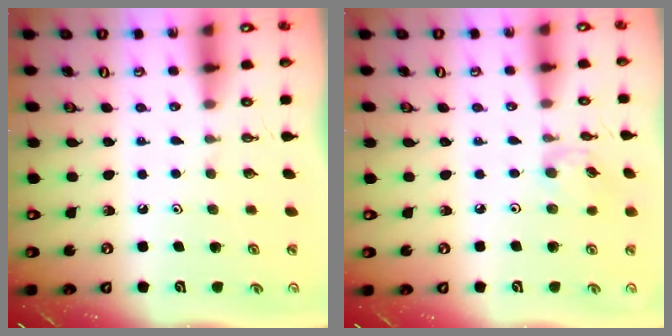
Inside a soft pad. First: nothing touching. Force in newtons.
{"total": 3.1, "press": 3.1, "slide": 0.3}